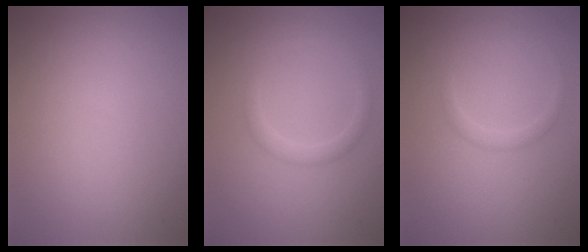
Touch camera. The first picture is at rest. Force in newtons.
{"total": 1.5, "press": 1.5, "slide": 0.1}
{"total": 0.9, "press": 0.9, "slide": 0.1}